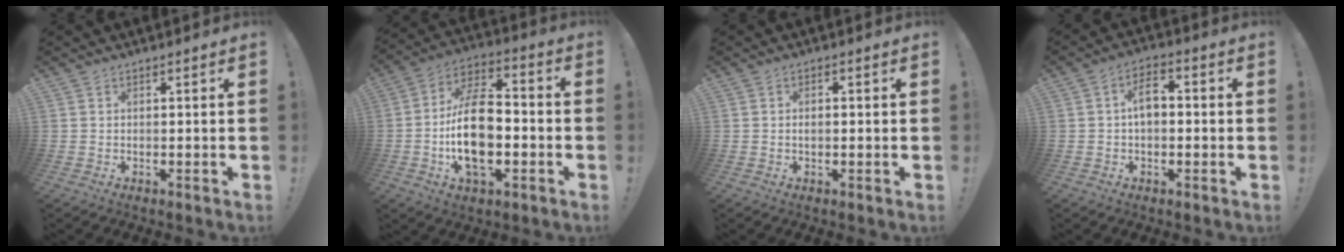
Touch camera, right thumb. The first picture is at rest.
{"total": 18.4, "force": [-3.6, 10.3, 14.8], "torque": [-0.281, 0.010, -0.065]}
{"total": 1.0, "force": [-0.5, 0.4, 0.8], "torque": [-0.018, 0.004, -0.009]}
{"total": 6.1, "force": [-0.1, 3.6, 4.9], "torque": [-0.077, 0.012, -0.003]}